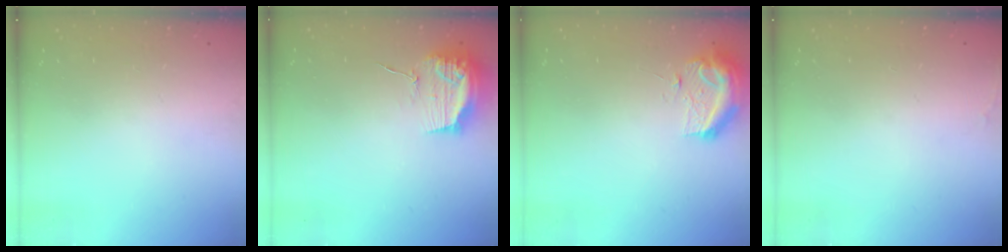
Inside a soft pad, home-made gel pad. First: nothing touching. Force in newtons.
{"total": 13.9, "press": 13.9, "slide": 0.1}
{"total": 10.2, "press": 10.2, "slide": 0.3}
{"total": 7.0, "press": 4.6, "slide": 5.3}